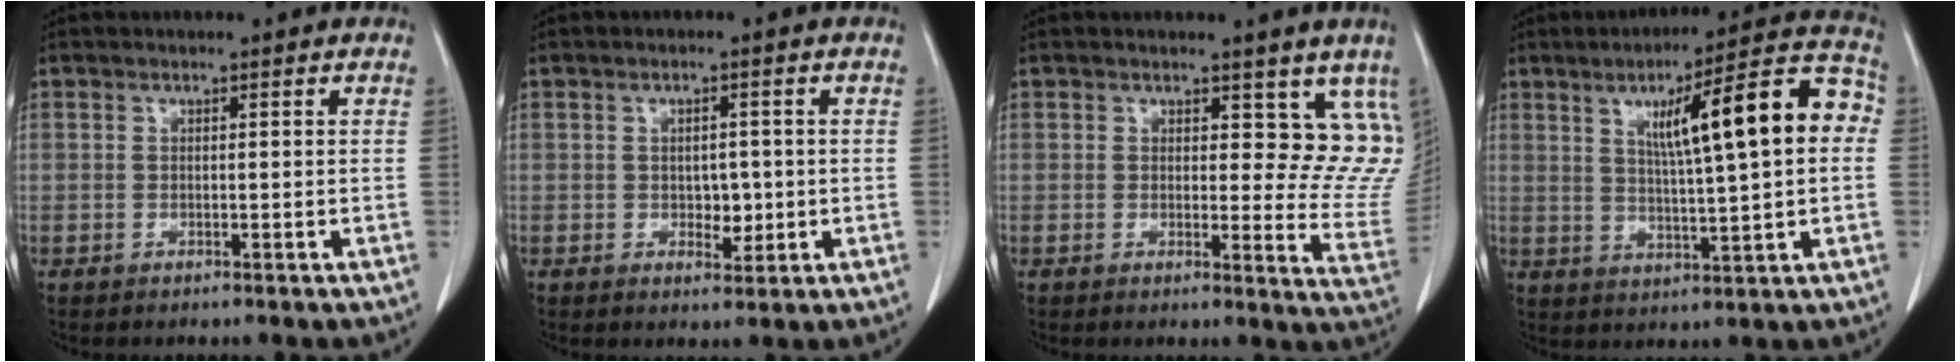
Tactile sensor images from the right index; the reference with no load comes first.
{"total": 3.2, "force": [-0.3, 2.0, 2.5], "torque": [-0.031, 0.000, 0.002]}
{"total": 9.5, "force": [7.2, 4.4, 4.4], "torque": [-0.020, -0.033, 0.067]}
{"total": 15.8, "force": [3.2, 1.9, 15.3], "torque": [-0.215, 0.033, 0.045]}